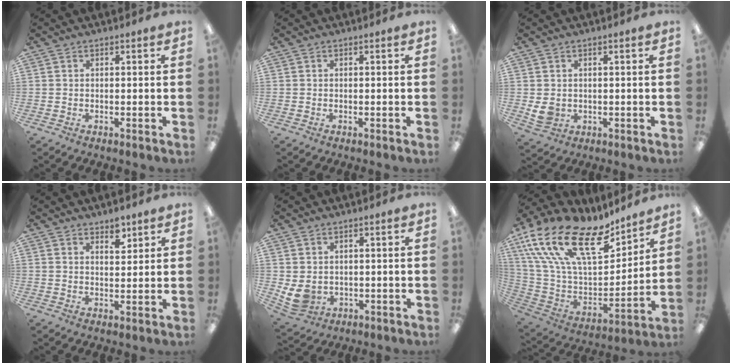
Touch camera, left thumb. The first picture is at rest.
{"total": 0.0}
{"total": 4.0, "force": [0.7, 3.4, 2.0], "torque": [-0.037, -0.001, 0.016]}
{"total": 4.2, "force": [3.4, 1.8, 1.5], "torque": [-0.004, -0.024, 0.057]}
{"total": 5.2, "force": [1.0, 4.2, 2.8], "torque": [-0.074, -0.003, 0.023]}
{"total": 25.4, "force": [15.7, 11.0, 16.7], "torque": [-0.332, -0.101, 0.280]}